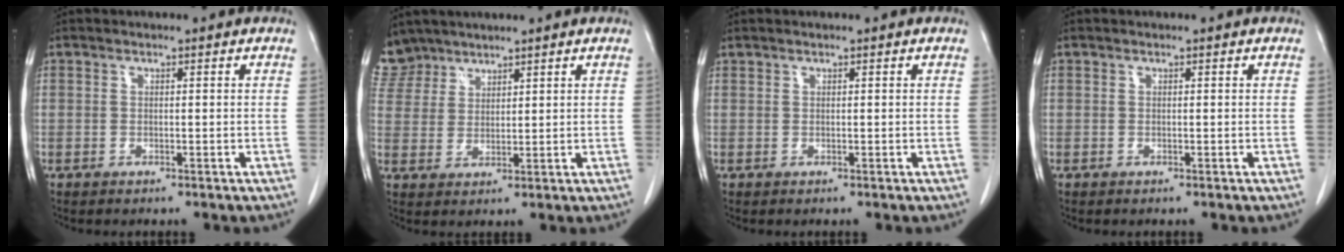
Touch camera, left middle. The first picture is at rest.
{"total": 7.0, "force": [6.0, 3.5, -0.1], "torque": [-0.001, 0.006, 0.126]}
{"total": 0.0}
{"total": 0.0}